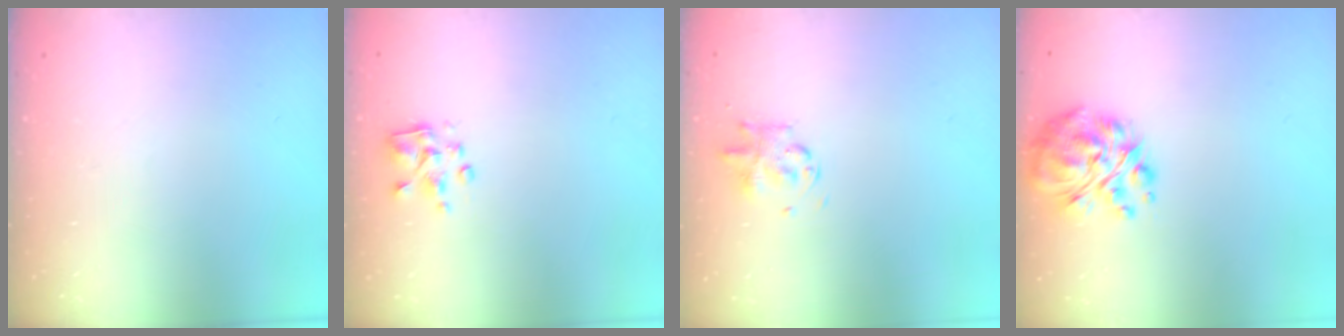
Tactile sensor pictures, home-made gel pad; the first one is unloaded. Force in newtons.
{"total": 3.2, "press": 3.1, "slide": 0.4}
{"total": 2.8, "press": 2.8, "slide": 0.6}
{"total": 13.3, "press": 12.5, "slide": 4.7}